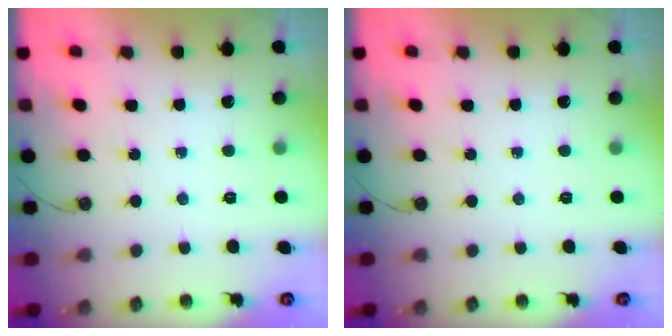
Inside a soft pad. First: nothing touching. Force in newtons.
{"total": 0.0}